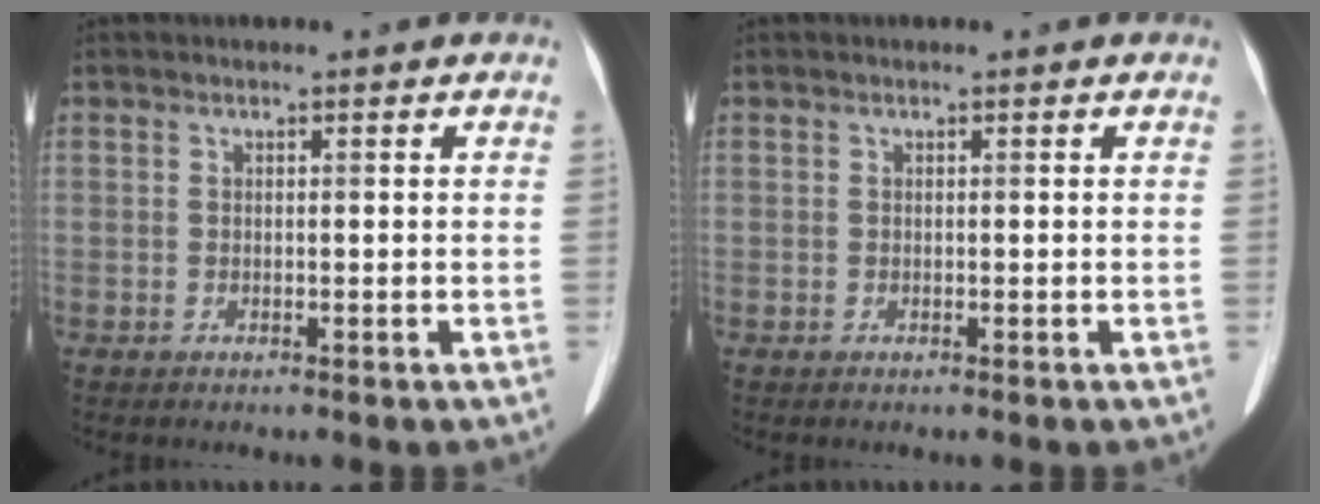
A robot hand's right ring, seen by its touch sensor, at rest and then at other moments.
{"total": 0.0}